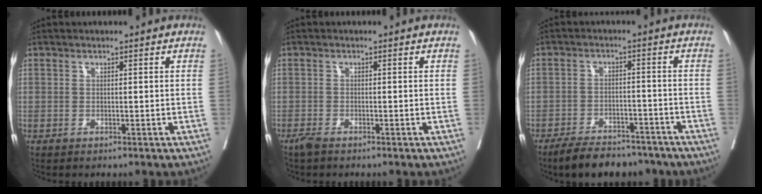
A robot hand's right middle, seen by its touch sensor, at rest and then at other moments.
{"total": 1.4, "force": [-1.2, 0.3, 0.8], "torque": [-0.023, -0.005, -0.023]}
{"total": 10.0, "force": [-8.5, 3.6, 3.8], "torque": [-0.055, 0.001, -0.127]}